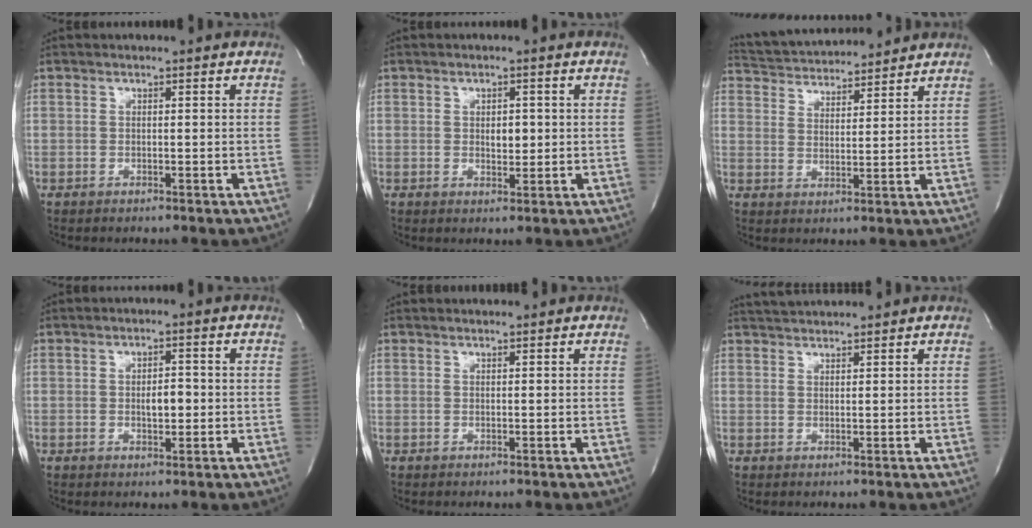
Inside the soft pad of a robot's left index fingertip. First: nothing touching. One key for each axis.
{"total": 2.3, "fx": 0.0, "fy": 1.3, "fz": 1.9, "tx": -0.027, "ty": -0.005, "tz": 0.001}
{"total": 12.5, "fx": 11.9, "fy": 1.8, "fz": 3.4, "tx": -0.065, "ty": 0.022, "tz": 0.190}
{"total": 2.8, "fx": -0.5, "fy": 1.2, "fz": 2.4, "tx": -0.039, "ty": -0.003, "tz": -0.006}
{"total": 0.7, "fx": 0.7, "fy": 0.0, "fz": 0.0, "tx": -0.006, "ty": 0.003, "tz": 0.015}
{"total": 4.1, "fx": 4.0, "fy": 0.1, "fz": 0.9, "tx": -0.020, "ty": 0.025, "tz": 0.070}